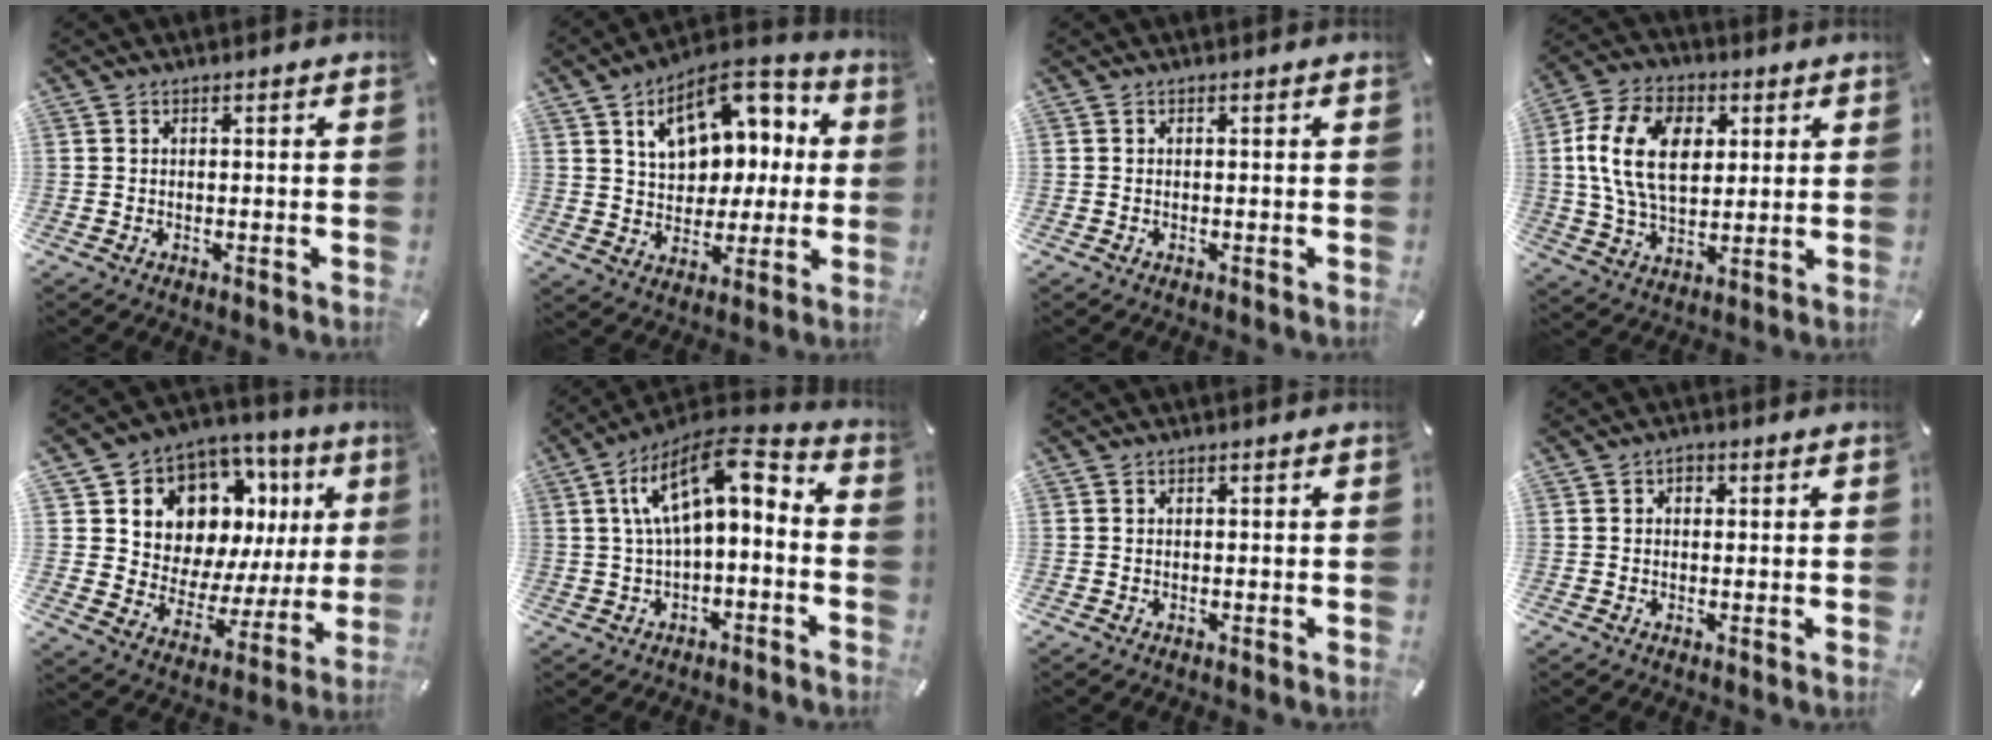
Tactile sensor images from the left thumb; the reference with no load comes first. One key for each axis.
{"total": 15.6, "fx": 6.7, "fy": 10.9, "fz": 9.0, "tx": -0.138, "ty": -0.026, "tz": 0.120}
{"total": 0.0}
{"total": 15.5, "fx": 3.3, "fy": 10.6, "fz": 10.9, "tx": -0.222, "ty": 0.012, "tz": 0.055}
{"total": 12.4, "fx": 7.9, "fy": 8.4, "fz": 4.4, "tx": -0.073, "ty": -0.084, "tz": 0.144}
{"total": 14.9, "fx": 3.7, "fy": 6.6, "fz": 12.8, "tx": -0.227, "ty": -0.010, "tz": 0.063}
{"total": 0.0}
{"total": 1.4, "fx": 0.4, "fy": 1.1, "fz": 0.8, "tx": -0.008, "ty": 0.005, "tz": 0.004}